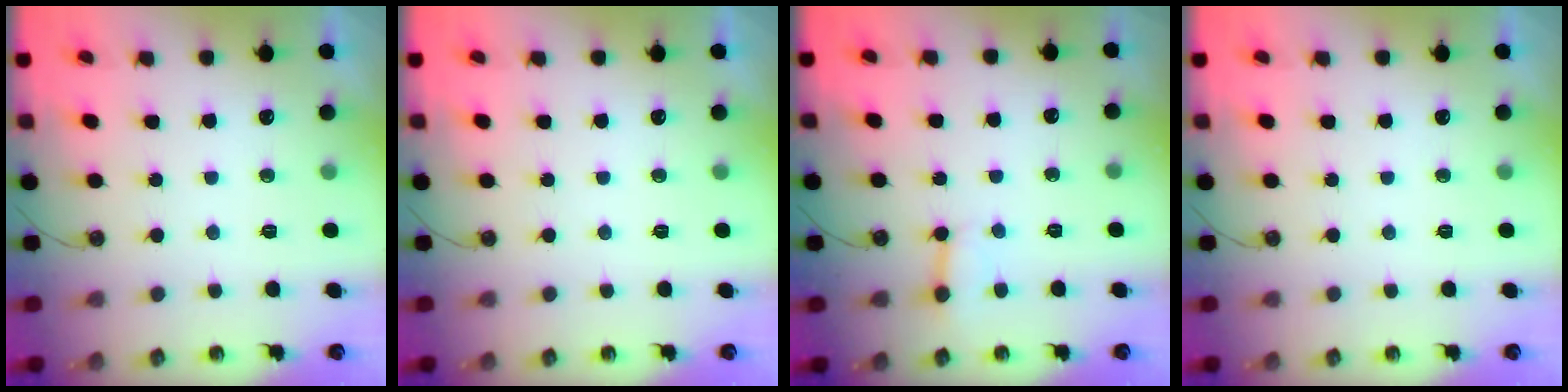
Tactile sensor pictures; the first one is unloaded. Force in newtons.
{"total": 0.0}
{"total": 3.0, "press": 3.0, "slide": 0.3}
{"total": 0.0}